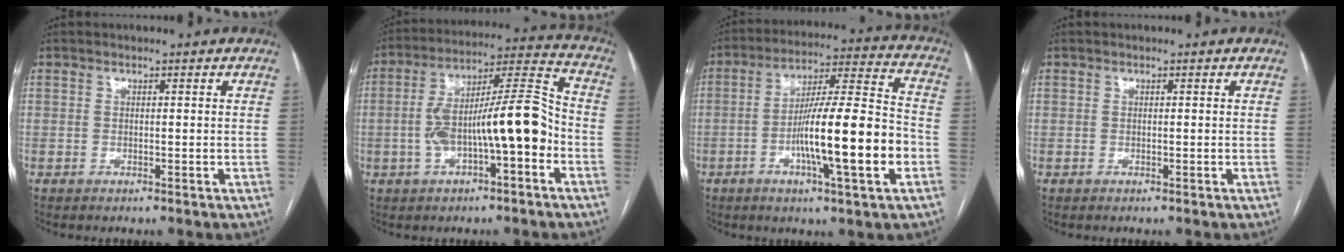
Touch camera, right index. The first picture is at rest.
{"total": 14.6, "force": [-3.3, 3.0, 13.9], "torque": [-0.241, 0.036, -0.049]}
{"total": 16.8, "force": [-4.6, 0.9, 16.2], "torque": [-0.268, 0.004, -0.073]}
{"total": 0.0}